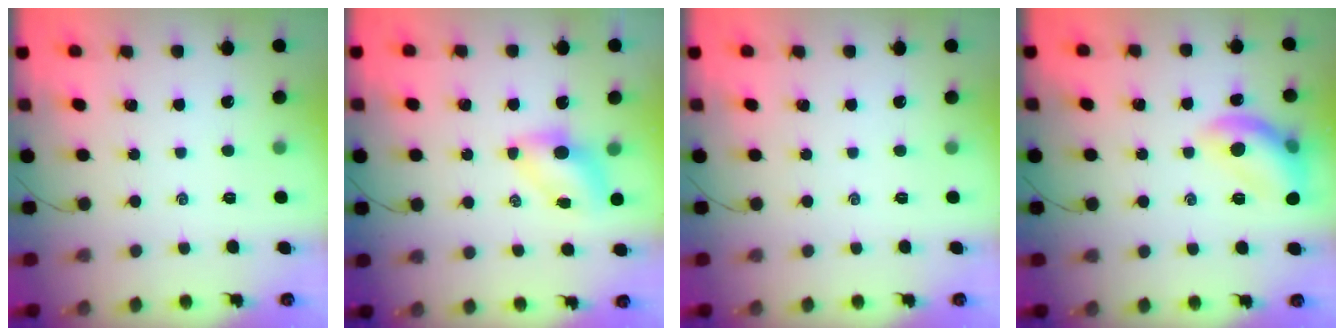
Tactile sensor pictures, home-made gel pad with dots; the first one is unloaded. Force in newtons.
{"total": 5.3, "press": 5.3, "slide": 0.5}
{"total": 0.0}
{"total": 12.4, "press": 12.4, "slide": 0.4}